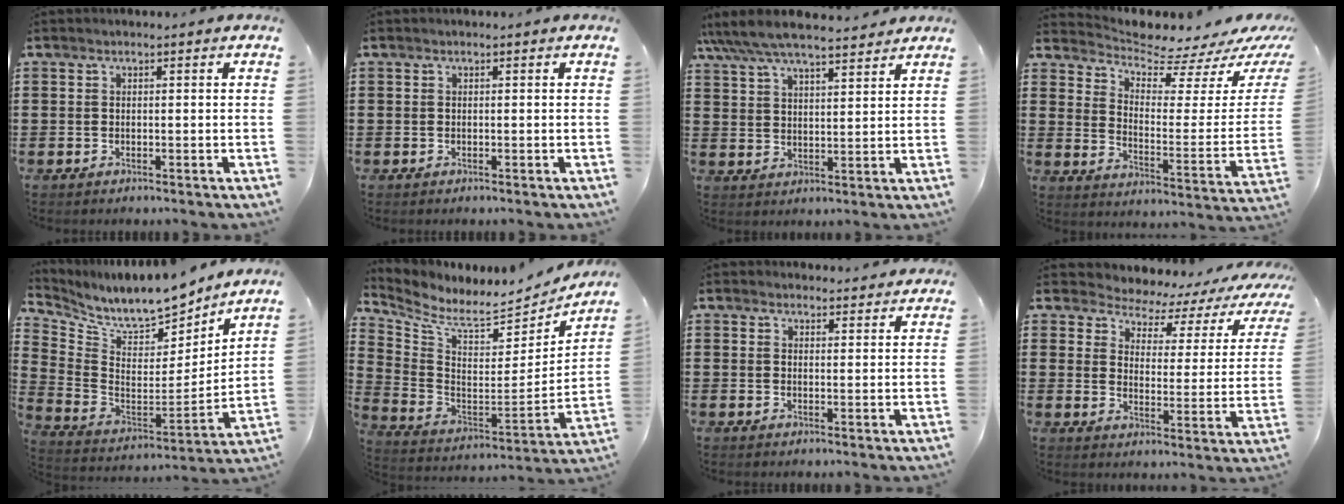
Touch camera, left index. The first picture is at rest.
{"total": 0.0}
{"total": 6.6, "force": [6.1, 1.1, 2.3], "torque": [-0.067, -0.023, 0.110]}
{"total": 5.7, "force": [5.4, 1.4, 1.4], "torque": [-0.051, -0.052, 0.091]}
{"total": 8.2, "force": [7.7, 1.1, 2.4], "torque": [-0.088, -0.066, 0.129]}
{"total": 7.4, "force": [6.5, 1.7, 3.1], "torque": [-0.094, -0.058, 0.108]}
{"total": 2.4, "force": [2.4, 0.4, 0.0], "torque": [-0.007, -0.004, 0.047]}
{"total": 2.8, "force": [2.4, 1.3, 0.9], "torque": [-0.037, -0.022, 0.029]}